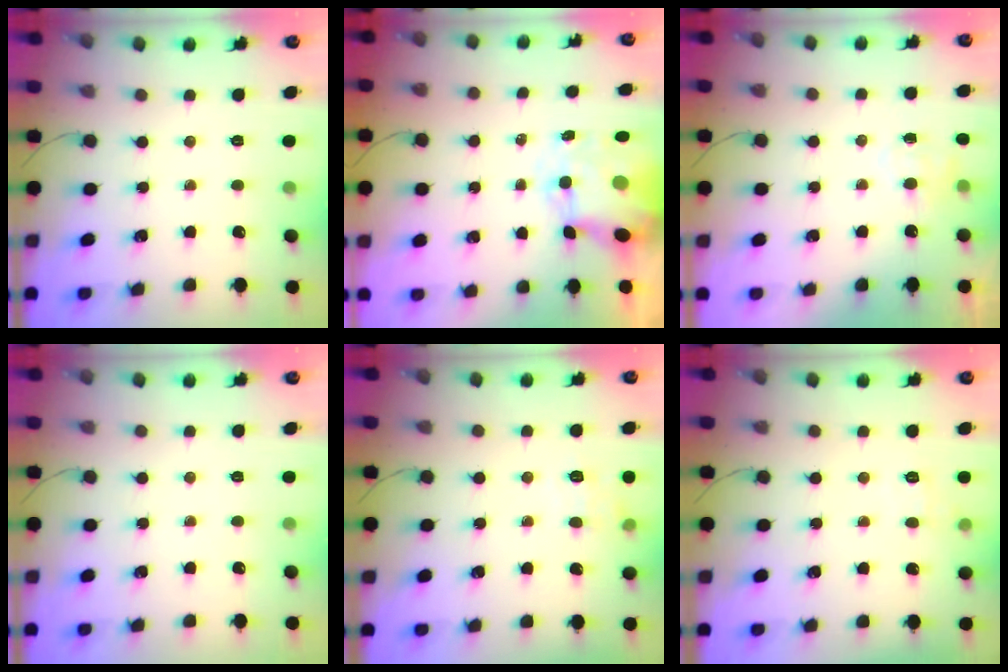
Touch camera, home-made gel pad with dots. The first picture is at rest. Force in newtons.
{"total": 8.5, "press": 8.2, "slide": 2.2}
{"total": 5.2, "press": 5.1, "slide": 1.2}
{"total": 0.0}
{"total": 8.0, "press": 7.8, "slide": 1.7}
{"total": 6.0, "press": 5.9, "slide": 1.3}